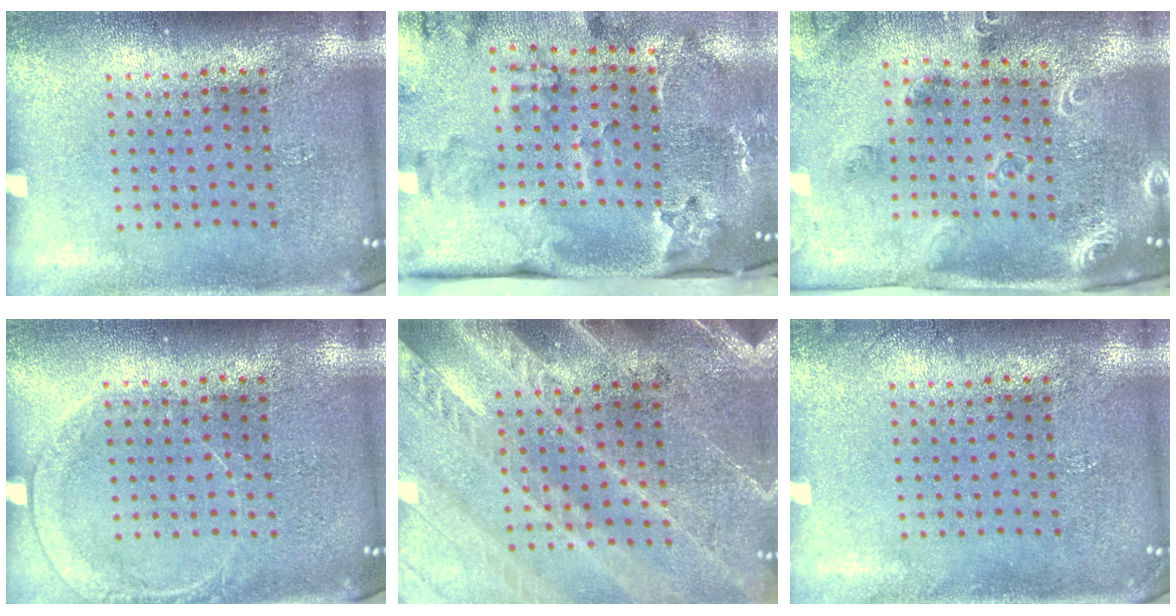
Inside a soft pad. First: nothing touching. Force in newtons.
{"total": 3.8, "press": 2.6, "slide": 2.8}
{"total": 1.7, "press": 1.7, "slide": 0.3}
{"total": 1.4, "press": 1.4, "slide": 0.1}
{"total": 2.9, "press": 2.7, "slide": 1.2}
{"total": 0.7, "press": 0.7, "slide": 0.1}